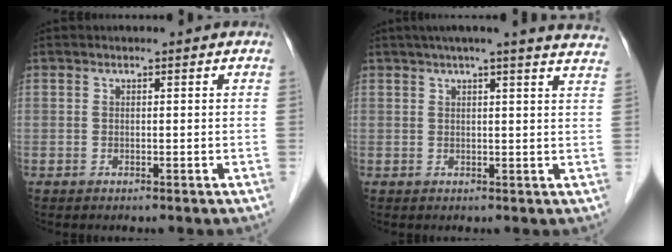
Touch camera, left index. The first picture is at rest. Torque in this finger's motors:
{"motor_torque": [0.50, -0.79, 0.22, 0.04]}